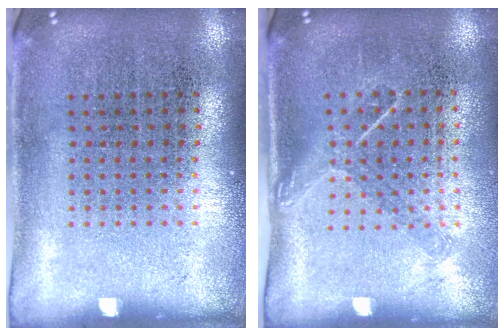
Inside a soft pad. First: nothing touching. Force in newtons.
{"total": 1.2, "press": 0.9, "slide": 0.9}